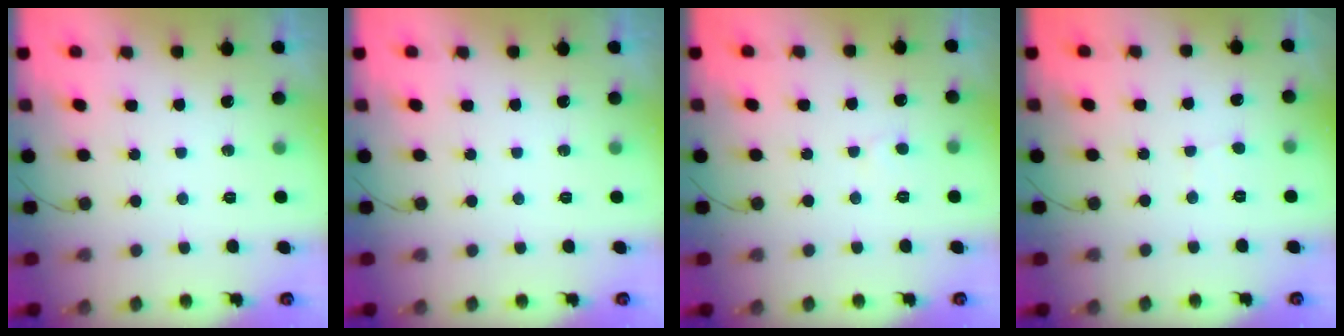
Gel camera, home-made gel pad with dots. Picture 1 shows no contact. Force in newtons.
{"total": 0.0}
{"total": 3.2, "press": 3.2, "slide": 0.2}
{"total": 0.7, "press": 0.7, "slide": 0.0}